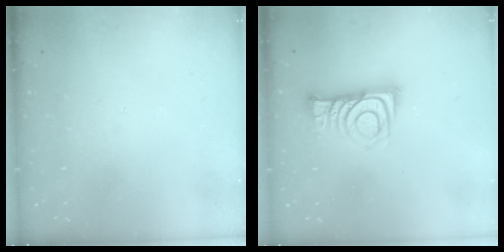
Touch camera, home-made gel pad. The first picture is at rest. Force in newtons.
{"total": 9.7, "press": 9.7, "slide": 0.4}